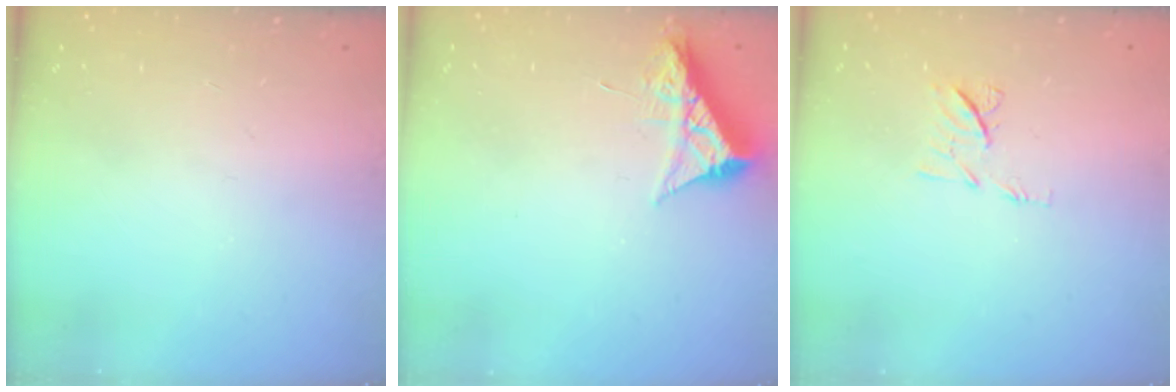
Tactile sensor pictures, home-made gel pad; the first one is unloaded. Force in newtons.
{"total": 8.4, "press": 8.4, "slide": 0.4}
{"total": 7.2, "press": 7.0, "slide": 1.4}